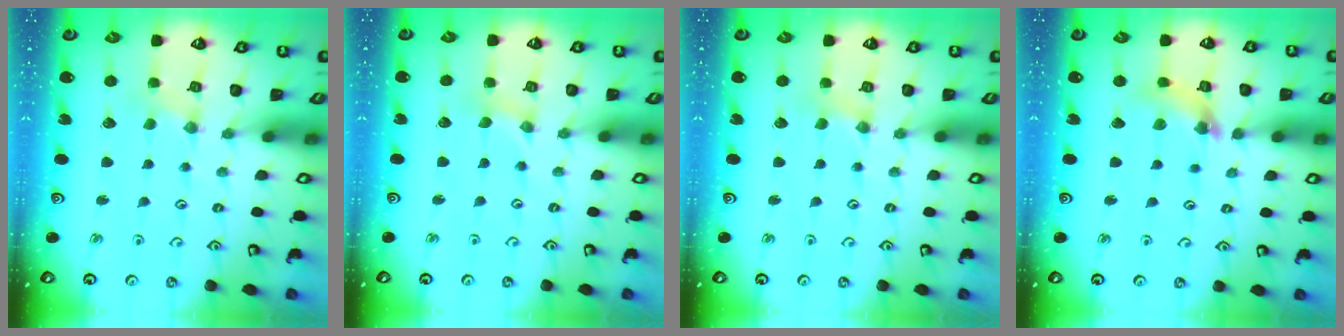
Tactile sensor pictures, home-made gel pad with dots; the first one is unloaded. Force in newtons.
{"total": 0.0}
{"total": 2.1, "press": 2.0, "slide": 0.4}
{"total": 7.1, "press": 7.1, "slide": 0.7}